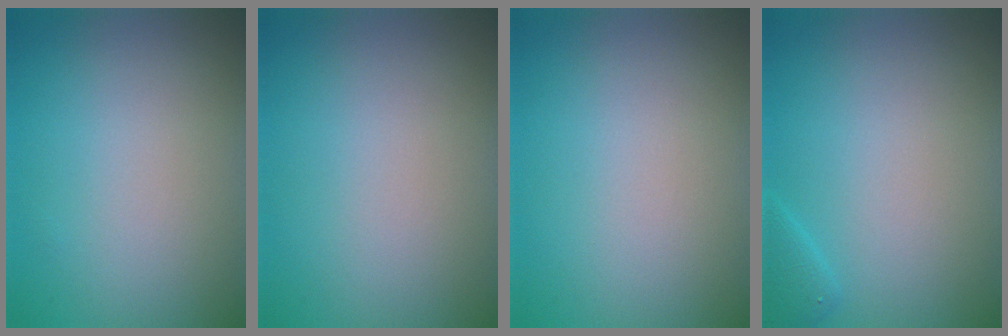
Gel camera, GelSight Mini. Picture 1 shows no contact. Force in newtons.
{"total": 0.0}
{"total": 0.0}
{"total": 1.2, "press": 1.2, "slide": 0.1}